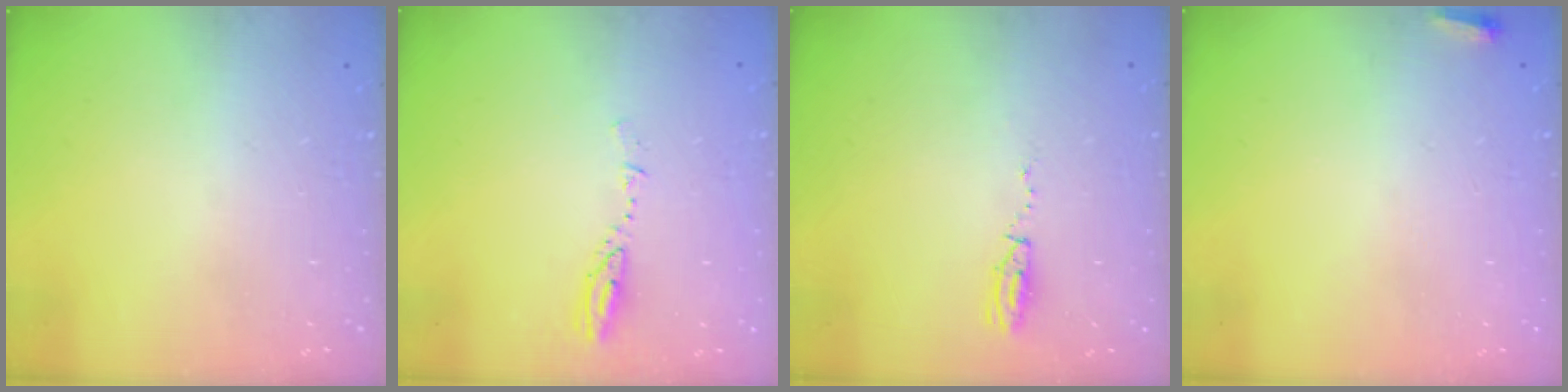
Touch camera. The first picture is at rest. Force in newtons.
{"total": 3.9, "press": 3.9, "slide": 0.3}
{"total": 3.5, "press": 2.8, "slide": 2.1}
{"total": 2.7, "press": 2.6, "slide": 0.9}